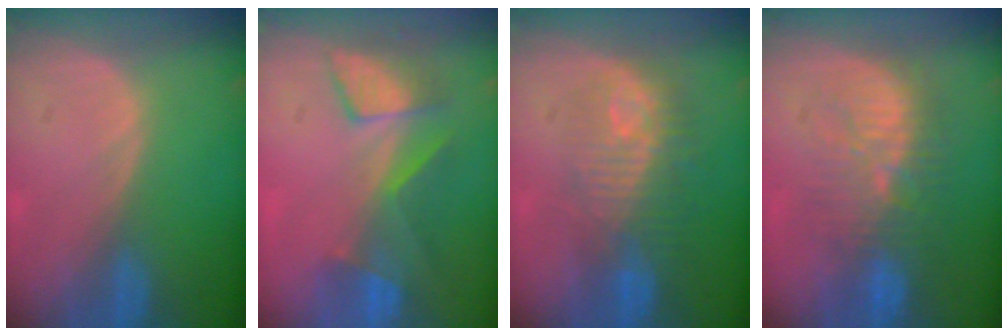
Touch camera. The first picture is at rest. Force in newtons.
{"total": 7.3, "press": 6.9, "slide": 2.5}
{"total": 9.7, "press": 8.9, "slide": 3.9}
{"total": 9.4, "press": 9.2, "slide": 2.0}